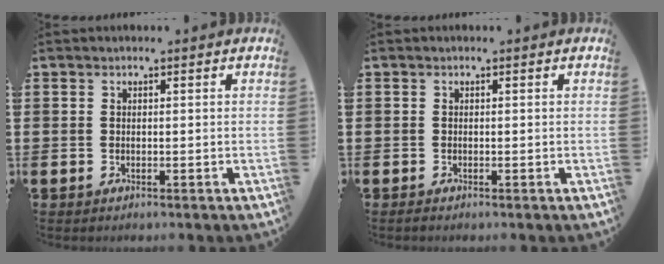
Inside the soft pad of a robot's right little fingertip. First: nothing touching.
{"total": 0.0}